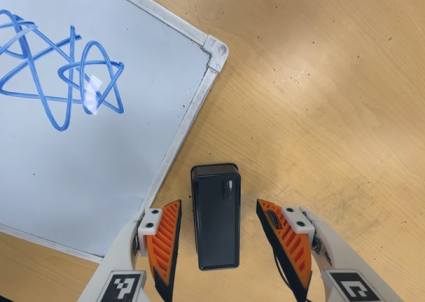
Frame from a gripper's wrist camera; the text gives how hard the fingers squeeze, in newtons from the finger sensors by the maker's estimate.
{"total": 0.0}